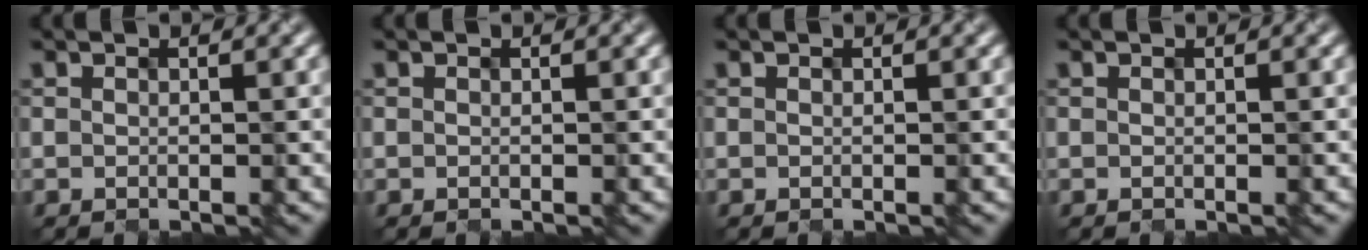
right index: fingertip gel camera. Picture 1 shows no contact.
{"total": 0.0}
{"total": 0.0}
{"total": 0.0}